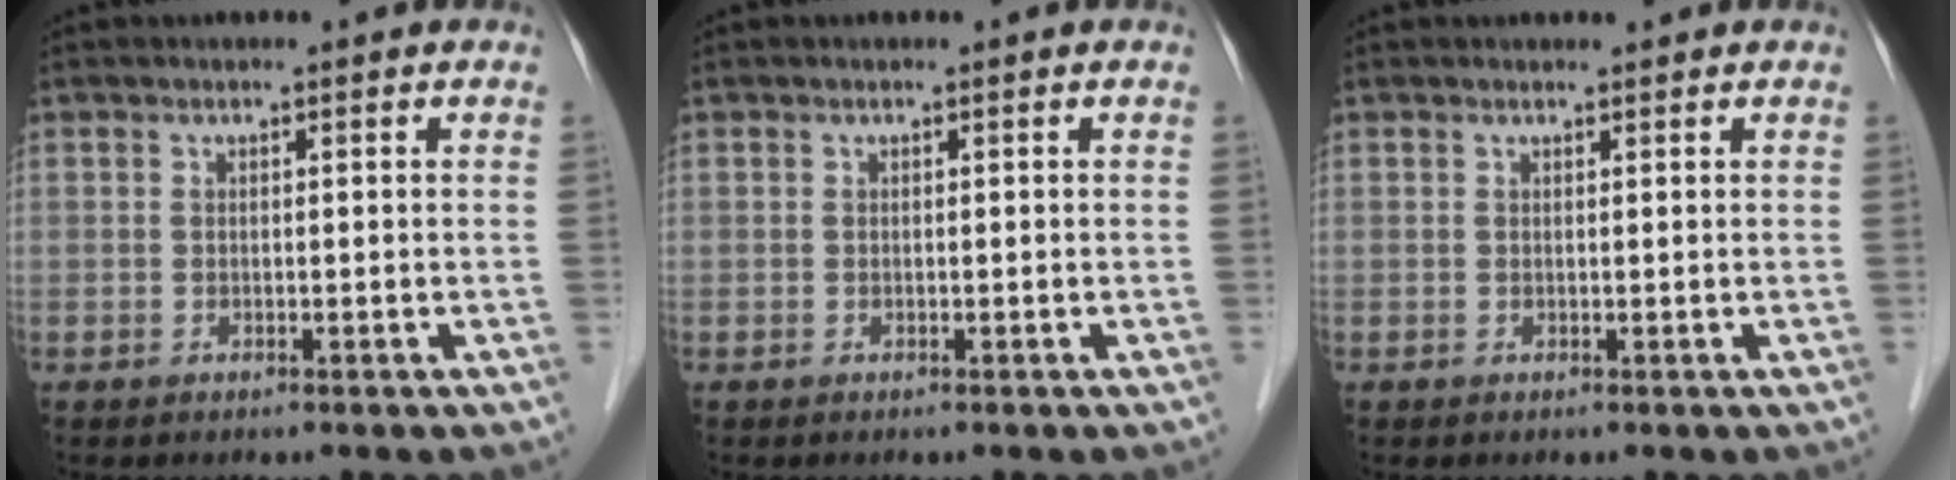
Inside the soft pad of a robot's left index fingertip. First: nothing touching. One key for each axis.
{"total": 0.0}
{"total": 1.6, "fx": -1.6, "fy": 0.0, "fz": -0.2, "tx": 0.000, "ty": -0.014, "tz": -0.033}